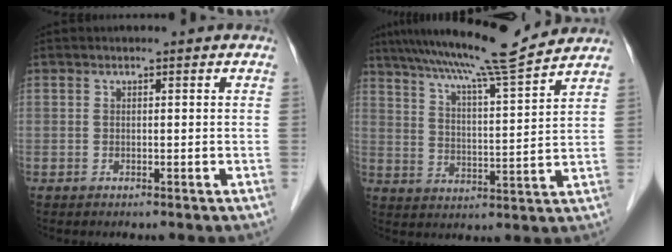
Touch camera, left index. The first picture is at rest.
{"total": 14.0, "force": [12.4, -1.0, 6.5], "torque": [-0.115, 0.009, 0.191]}